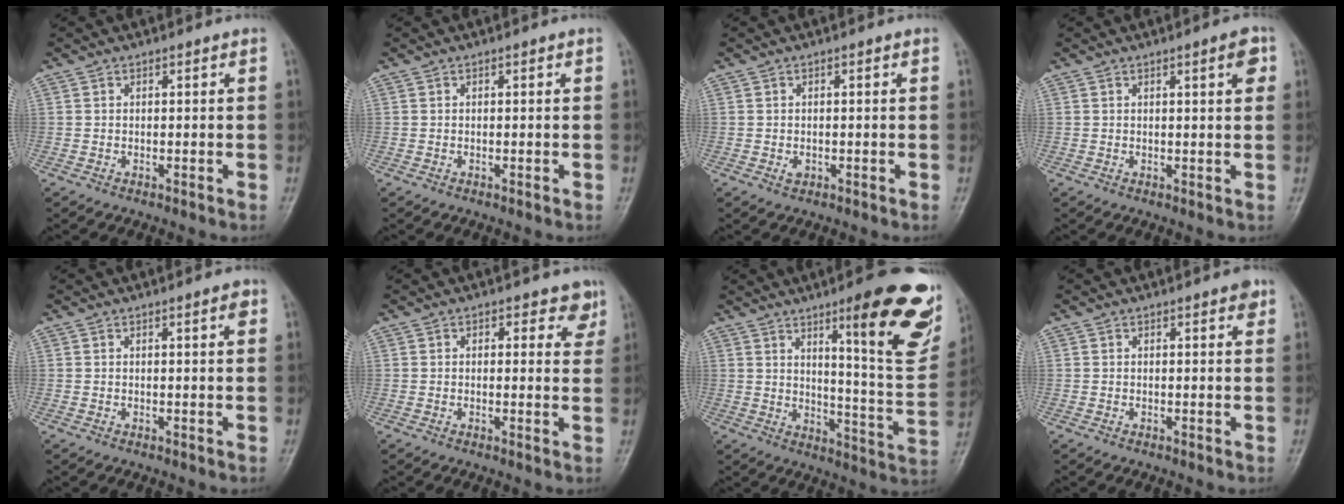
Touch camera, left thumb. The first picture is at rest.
{"total": 0.0}
{"total": 1.3, "force": [-0.3, 1.0, 0.8], "torque": [-0.006, 0.000, -0.004]}
{"total": 3.2, "force": [1.3, 0.7, 2.8], "torque": [-0.033, -0.002, 0.016]}
{"total": 1.5, "force": [0.7, 0.3, 1.3], "torque": [-0.017, 0.000, 0.008]}
{"total": 4.1, "force": [2.2, 2.6, 2.3], "torque": [0.009, -0.007, 0.018]}
{"total": 21.8, "force": [11.5, 4.1, 18.0], "torque": [-0.193, -0.060, 0.161]}
{"total": 1.6, "force": [0.9, 0.5, 1.2], "torque": [-0.013, -0.002, 0.009]}